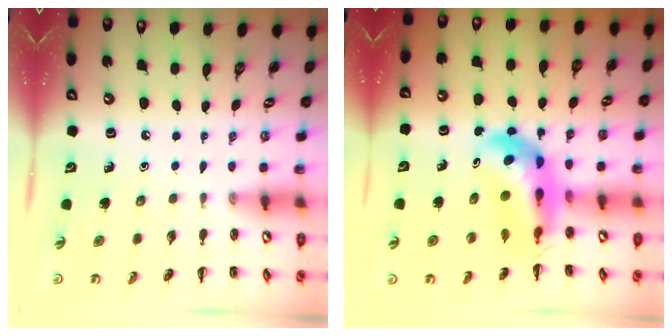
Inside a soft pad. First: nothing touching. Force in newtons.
{"total": 8.0, "press": 7.7, "slide": 2.0}